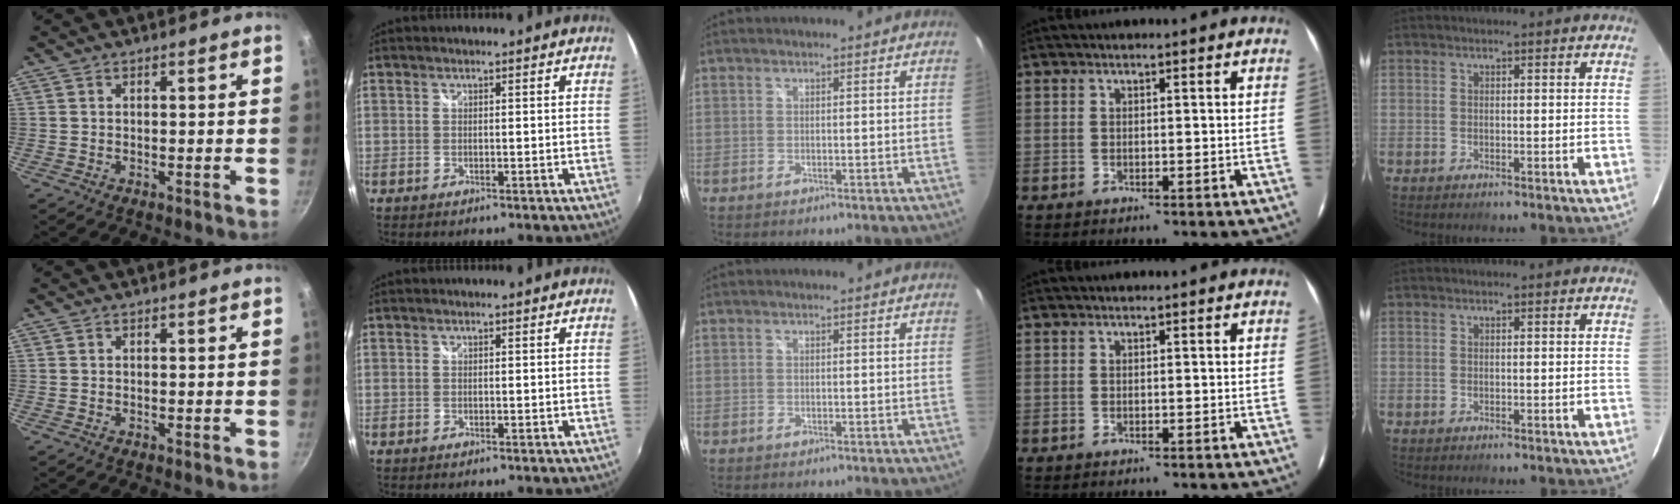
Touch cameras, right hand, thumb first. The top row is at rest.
{}